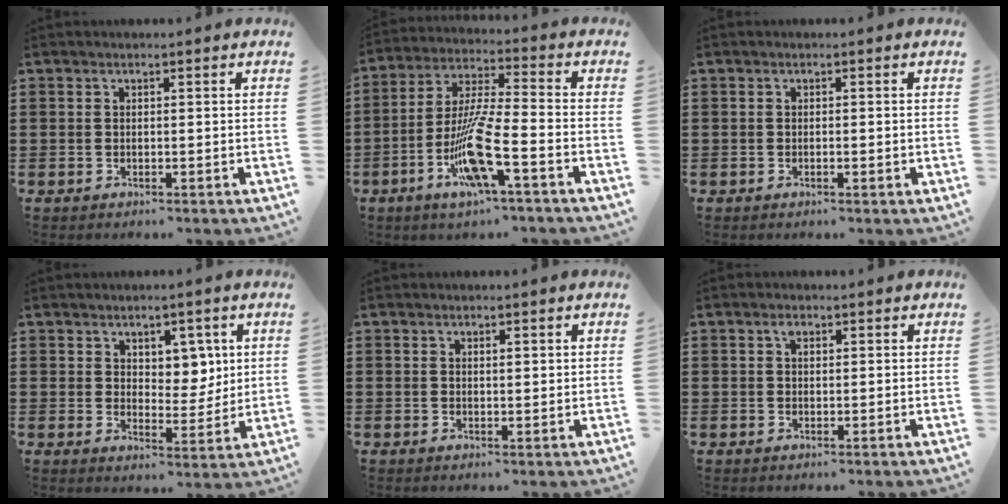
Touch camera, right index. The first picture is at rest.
{"total": 11.1, "force": [-4.9, 1.3, 9.9], "torque": [-0.206, -0.012, -0.092]}
{"total": 0.6, "force": [-0.2, 0.1, 0.6], "torque": [-0.011, -0.004, -0.002]}
{"total": 4.9, "force": [2.8, 3.5, 2.1], "torque": [-0.040, 0.002, 0.046]}
{"total": 0.7, "force": [0.4, 0.3, 0.6], "torque": [-0.012, 0.002, 0.006]}
{"total": 1.3, "force": [0.6, 0.7, 0.9], "torque": [-0.021, 0.005, 0.010]}